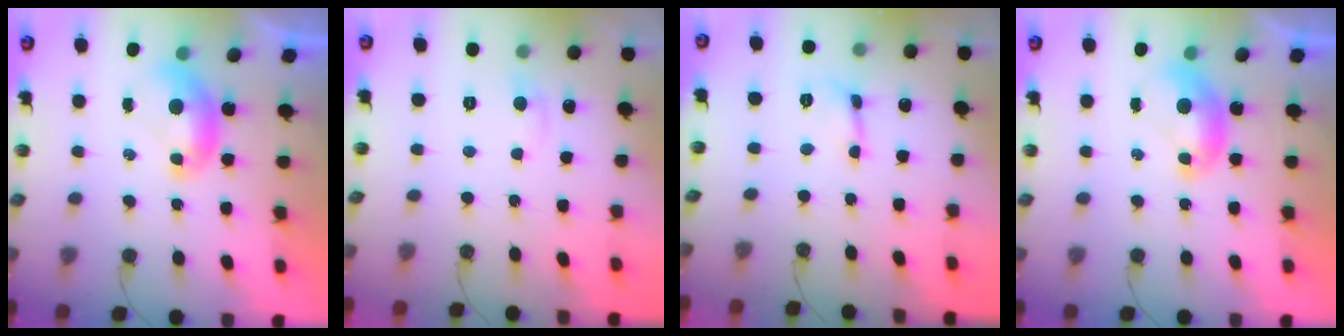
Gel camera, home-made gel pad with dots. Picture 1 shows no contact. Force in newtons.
{"total": 0.6, "press": 0.3, "slide": 0.5}
{"total": 0.8, "press": 0.8, "slide": 0.2}
{"total": 0.0}